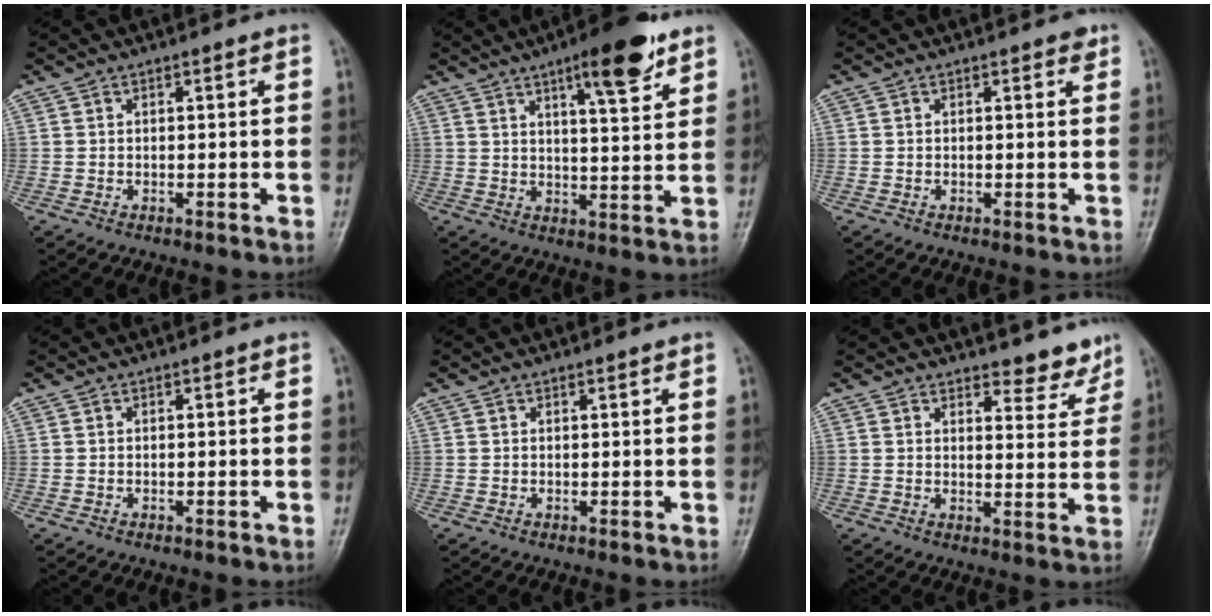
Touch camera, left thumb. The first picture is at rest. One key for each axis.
{"total": 11.1, "fx": 6.7, "fy": 2.6, "fz": 8.4, "tx": -0.106, "ty": -0.037, "tz": 0.097}
{"total": 1.0, "fx": 0.7, "fy": 0.5, "fz": 0.6, "tx": -0.002, "ty": -0.002, "tz": 0.005}
{"total": 0.0}
{"total": 0.6, "fx": 0.5, "fy": 0.0, "fz": 0.3, "tx": -0.006, "ty": -0.003, "tz": 0.009}
{"total": 5.6, "fx": 5.0, "fy": 2.2, "fz": 1.5, "tx": 0.007, "ty": -0.044, "tz": 0.062}